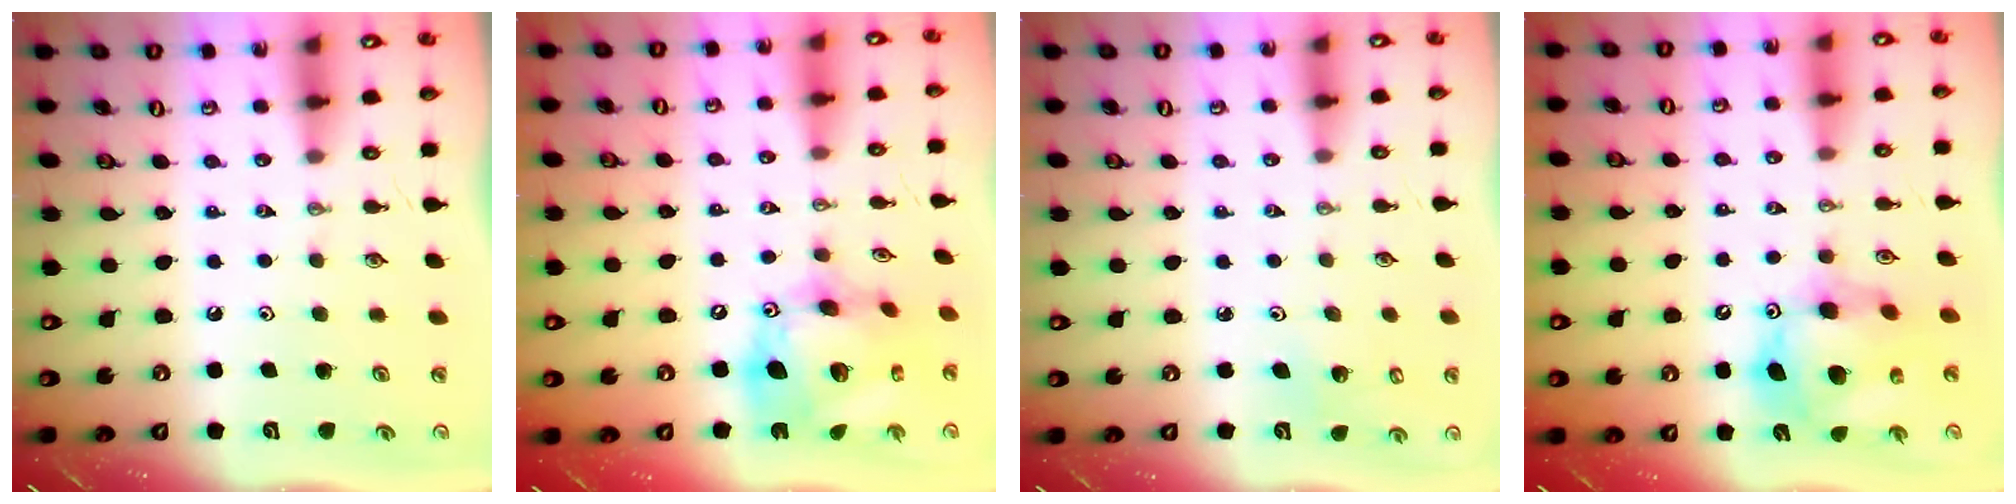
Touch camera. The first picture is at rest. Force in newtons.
{"total": 20.5, "press": 20.4, "slide": 2.1}
{"total": 3.3, "press": 3.1, "slide": 1.2}
{"total": 14.3, "press": 14.2, "slide": 1.2}